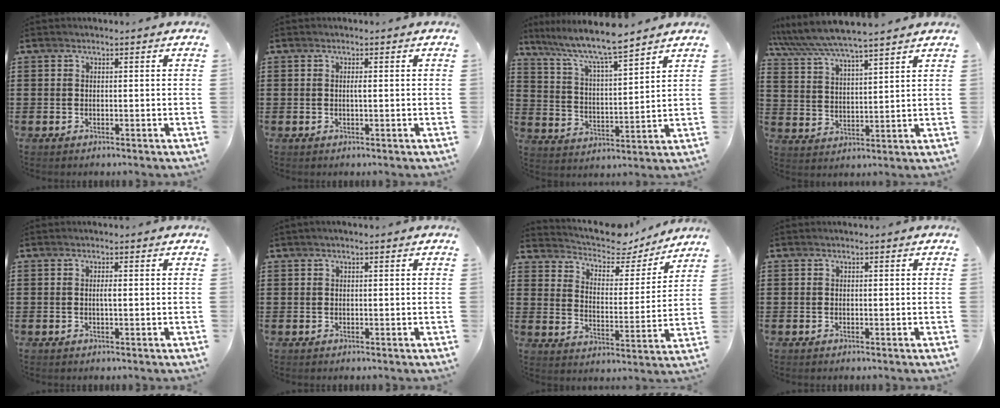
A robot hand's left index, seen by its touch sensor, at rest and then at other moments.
{"total": 0.9, "force": [0.1, 0.0, 0.9], "torque": [-0.018, -0.003, 0.003]}
{"total": 7.9, "force": [6.8, 0.2, 4.0], "torque": [-0.102, -0.037, 0.115]}
{"total": 5.8, "force": [5.5, 0.0, 2.0], "torque": [-0.062, -0.029, 0.094]}
{"total": 1.2, "force": [0.1, 0.1, 1.2], "torque": [-0.023, -0.003, 0.003]}
{"total": 0.7, "force": [0.5, 0.0, 0.5], "torque": [-0.010, 0.000, 0.010]}
{"total": 5.8, "force": [5.4, 1.8, 1.1], "torque": [-0.044, -0.039, 0.090]}
{"total": 0.0}